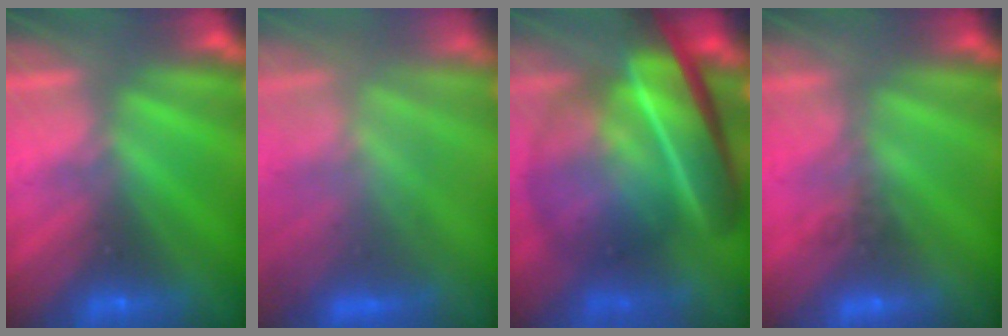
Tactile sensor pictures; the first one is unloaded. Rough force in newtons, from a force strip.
{"total": 2.9}
{"total": 7.0}
{"total": 1.6}